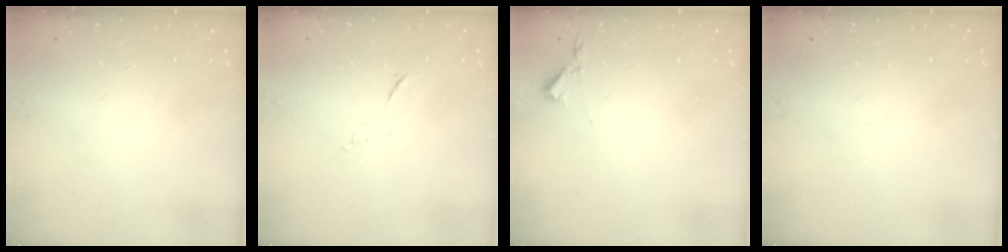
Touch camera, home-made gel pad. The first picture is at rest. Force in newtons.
{"total": 6.2, "press": 6.2, "slide": 0.9}
{"total": 2.9, "press": 2.9, "slide": 0.5}
{"total": 0.0}